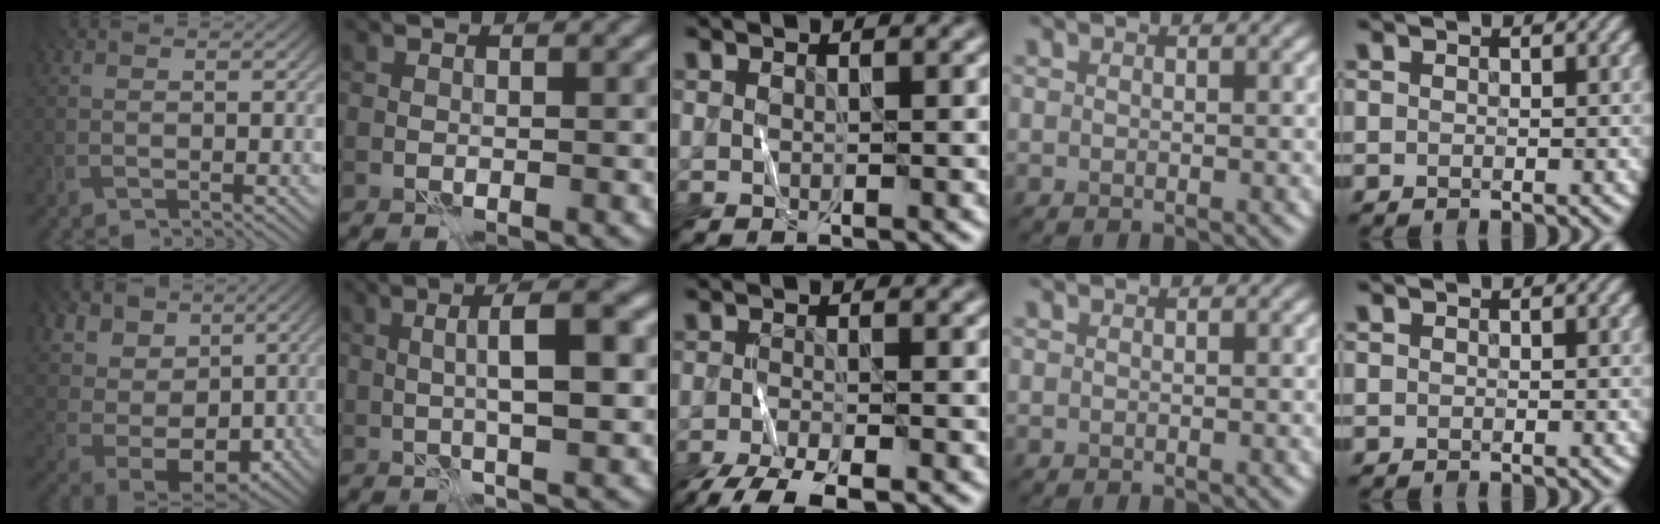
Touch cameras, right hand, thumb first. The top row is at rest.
{"thumb": {"total": 11.0, "force": [3.7, 8.6, 5.9], "torque": [-0.161, 0.021, 0.068]}, "index": {"total": 5.3, "force": [0.5, 1.3, 5.1], "torque": [-0.089, 0.009, 0.006]}, "middle": {"total": 5.2, "force": [-4.1, 1.0, 3.1], "torque": [-0.058, -0.013, -0.080]}}